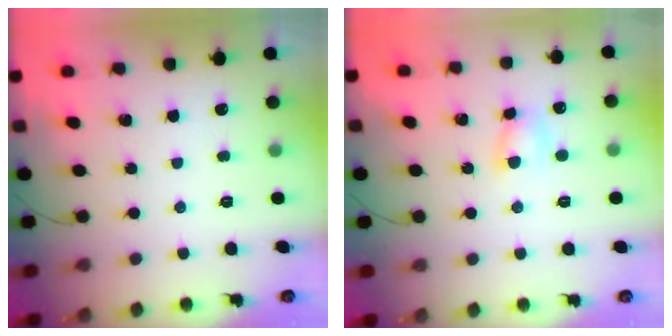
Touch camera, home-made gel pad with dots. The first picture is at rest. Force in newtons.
{"total": 4.9, "press": 4.8, "slide": 0.6}